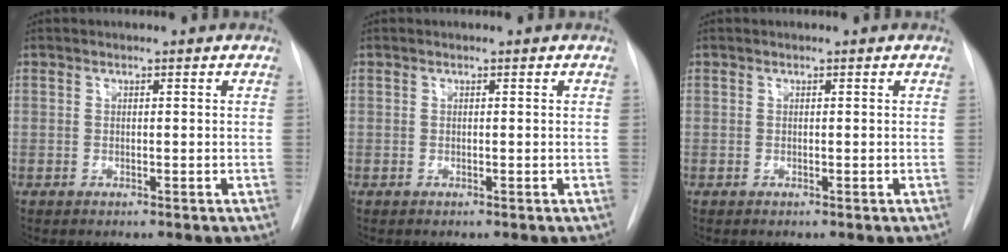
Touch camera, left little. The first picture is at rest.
{"total": 0.0}
{"total": 0.0}